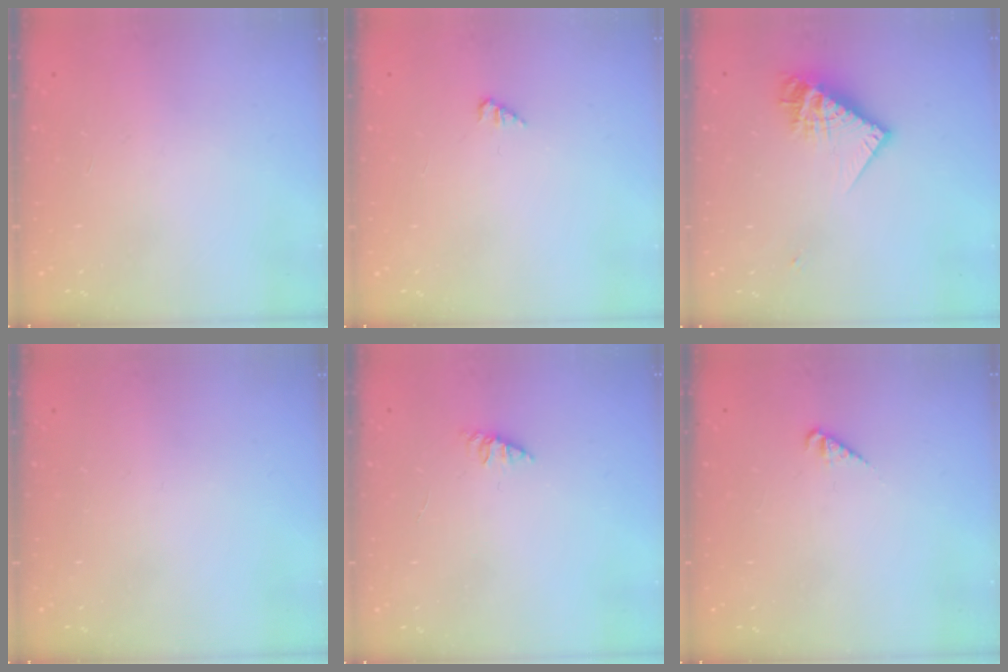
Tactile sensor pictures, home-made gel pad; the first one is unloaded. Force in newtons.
{"total": 0.9, "press": 0.9, "slide": 0.2}
{"total": 11.5, "press": 11.5, "slide": 0.8}
{"total": 0.0}
{"total": 1.6, "press": 1.6, "slide": 0.4}
{"total": 1.8, "press": 1.8, "slide": 0.3}